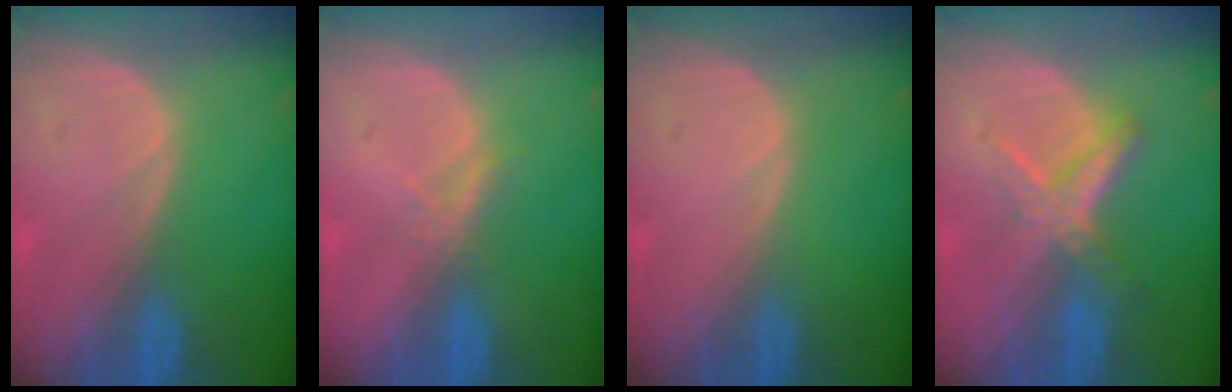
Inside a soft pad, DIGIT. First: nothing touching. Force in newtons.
{"total": 1.8, "press": 1.6, "slide": 0.7}
{"total": 0.0}
{"total": 5.8, "press": 5.4, "slide": 2.1}